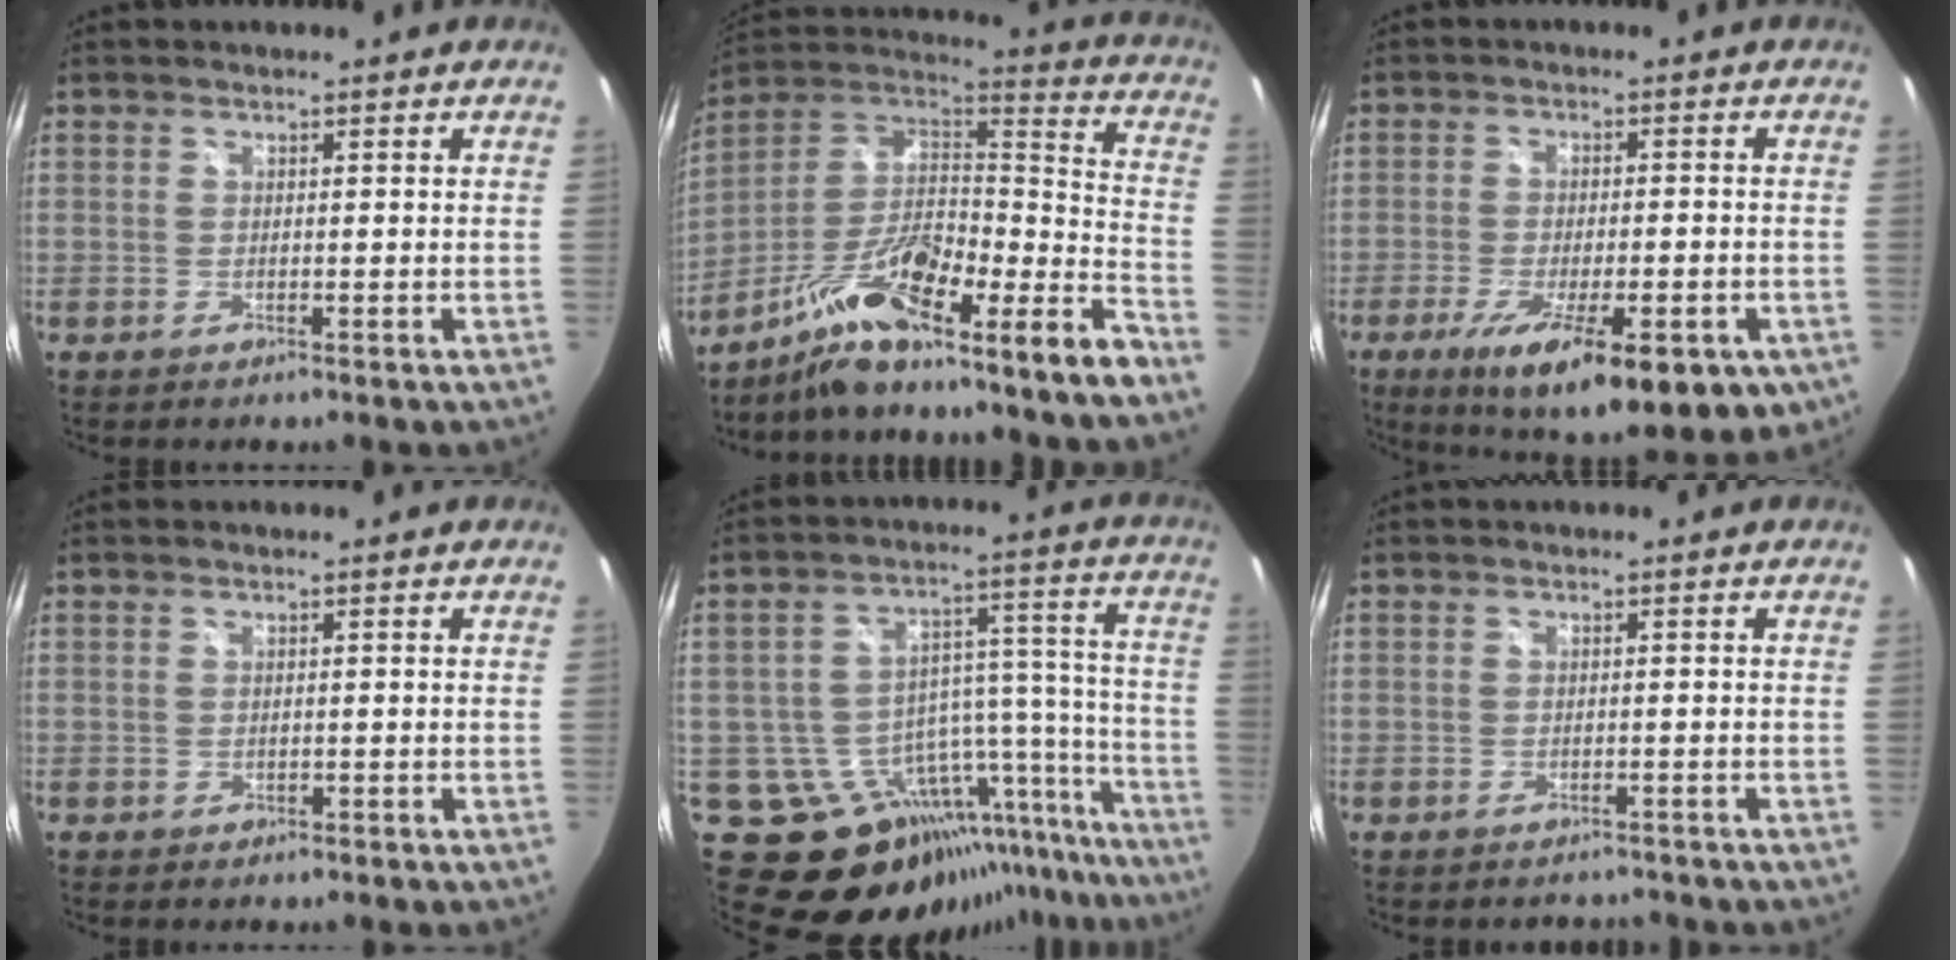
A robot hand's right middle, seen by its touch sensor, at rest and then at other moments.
{"total": 17.0, "force": [-11.0, 1.8, 12.8], "torque": [-0.215, 0.001, -0.208]}
{"total": 19.2, "force": [-10.4, 6.0, 14.9], "torque": [-0.253, -0.058, -0.144]}
{"total": 0.6, "force": [-0.3, 0.6, 0.1], "torque": [0.000, -0.002, -0.002]}
{"total": 23.4, "force": [-16.4, 12.2, 11.5], "torque": [-0.156, 0.030, -0.217]}
{"total": 2.6, "force": [-2.2, 1.3, 0.3], "torque": [-0.004, -0.001, -0.028]}